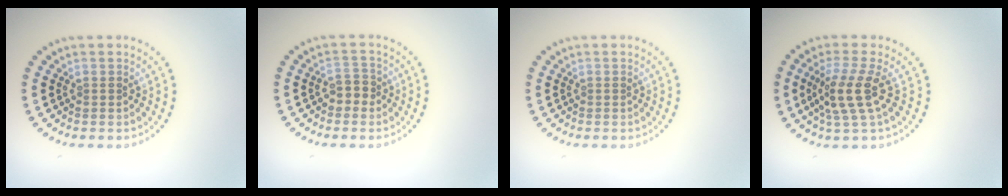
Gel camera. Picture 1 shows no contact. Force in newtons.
{"total": 1.8, "press": 1.7, "slide": 0.8}
{"total": 0.0}
{"total": 3.7, "press": 3.1, "slide": 2.1}